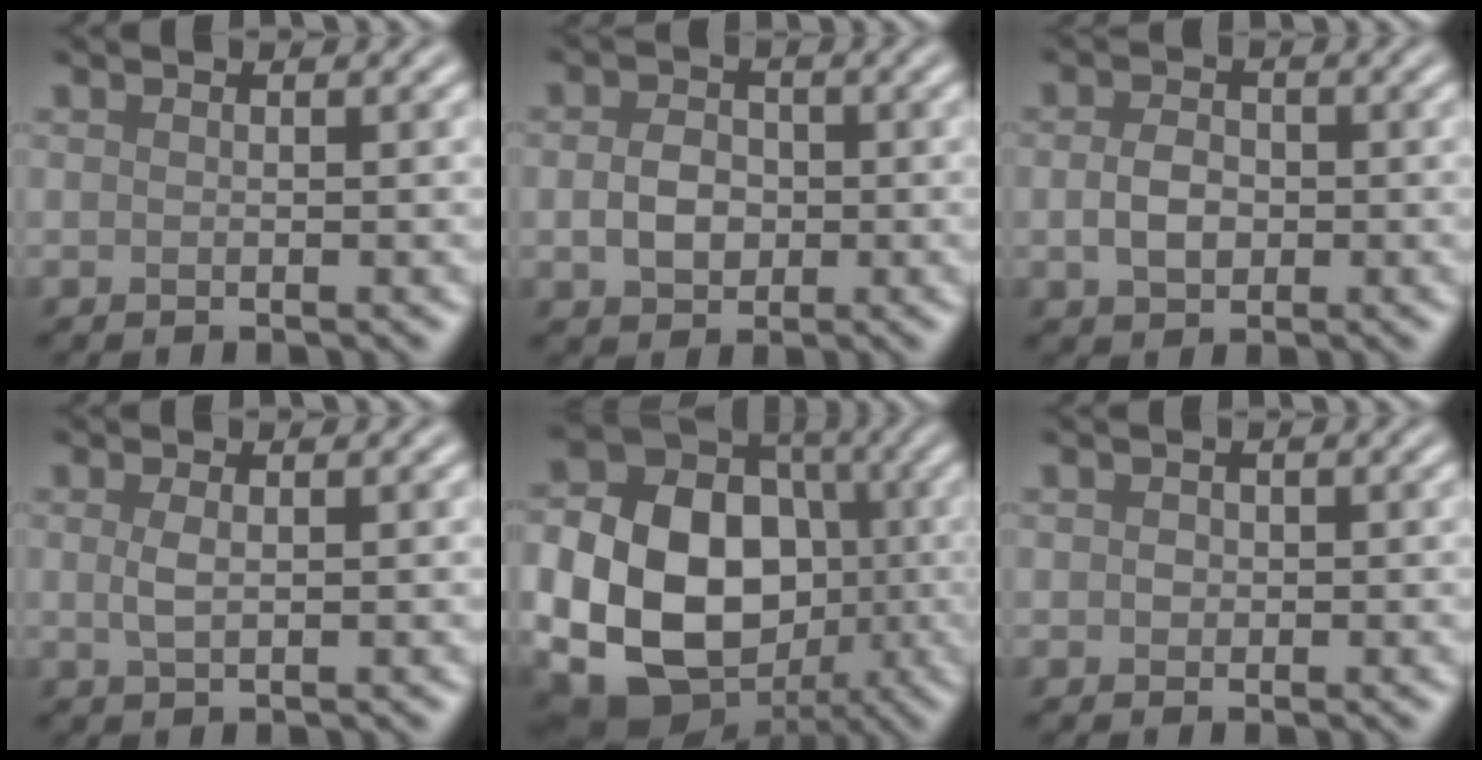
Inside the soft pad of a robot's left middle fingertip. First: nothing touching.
{"total": 3.2, "force": [-0.4, 2.5, 2.0], "torque": [-0.038, 0.001, -0.013]}
{"total": 2.8, "force": [-0.3, 2.1, 1.9], "torque": [-0.038, -0.001, -0.010]}
{"total": 1.4, "force": [0.3, 0.6, 1.3], "torque": [-0.032, -0.001, 0.006]}
{"total": 17.0, "force": [-2.9, 13.4, 10.0], "torque": [-0.188, -0.018, -0.060]}
{"total": 0.9, "force": [0.1, 0.8, 0.3], "torque": [-0.003, 0.000, -0.002]}